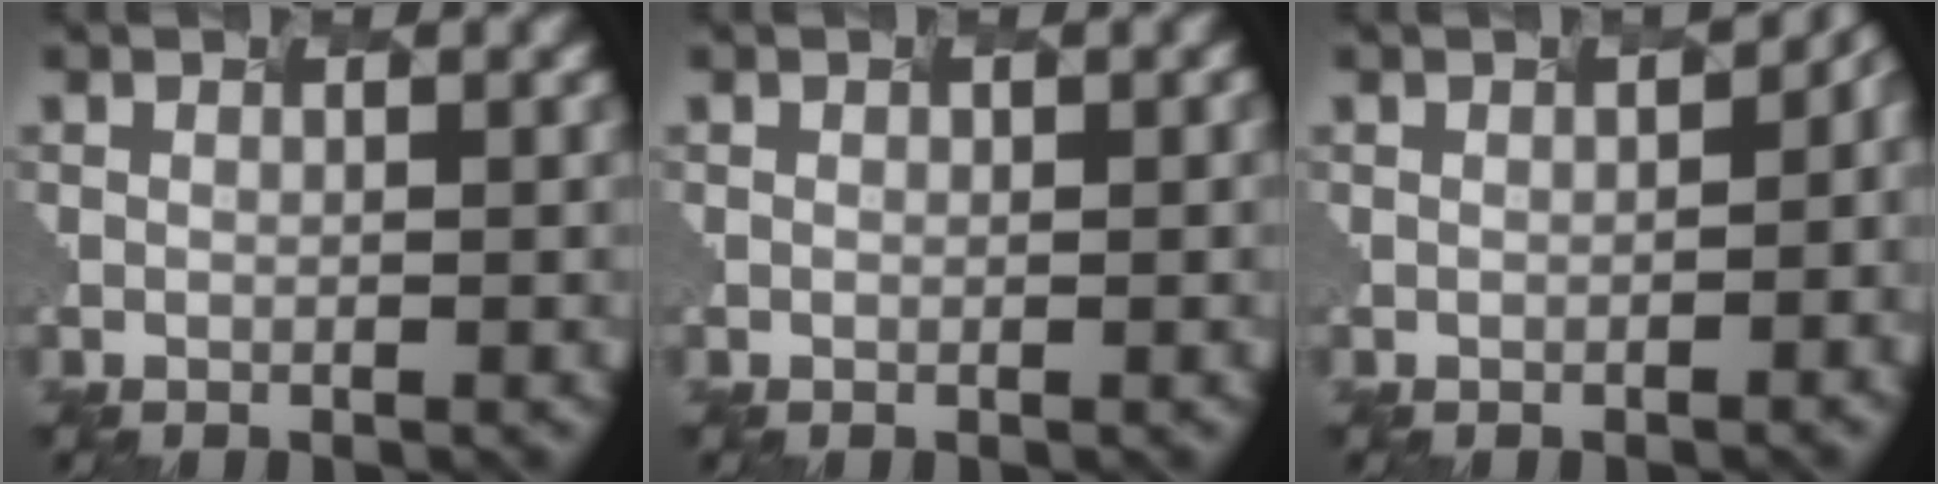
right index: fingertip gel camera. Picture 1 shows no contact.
{"total": 0.0}
{"total": 6.5, "force": [1.1, 2.9, 5.7], "torque": [-0.032, 0.037, 0.042]}